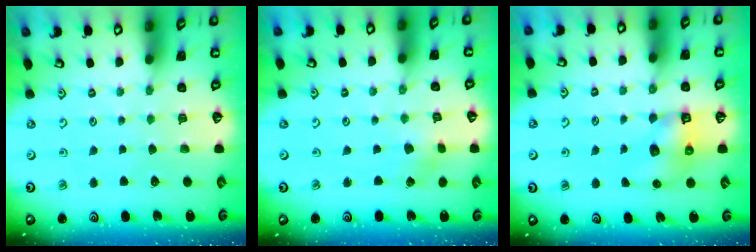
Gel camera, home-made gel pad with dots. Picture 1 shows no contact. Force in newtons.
{"total": 2.0, "press": 2.0, "slide": 0.3}
{"total": 6.4, "press": 6.4, "slide": 0.9}